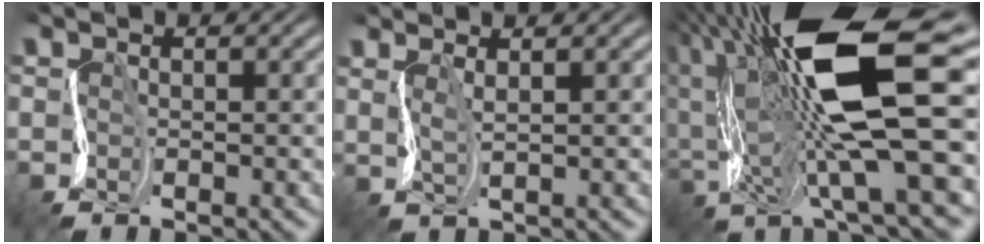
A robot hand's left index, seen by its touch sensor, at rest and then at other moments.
{"total": 1.8, "force": [1.6, 0.4, 0.8], "torque": [-0.012, 0.005, 0.033]}
{"total": 15.7, "force": [3.1, 4.6, 14.7], "torque": [-0.275, 0.007, 0.060]}